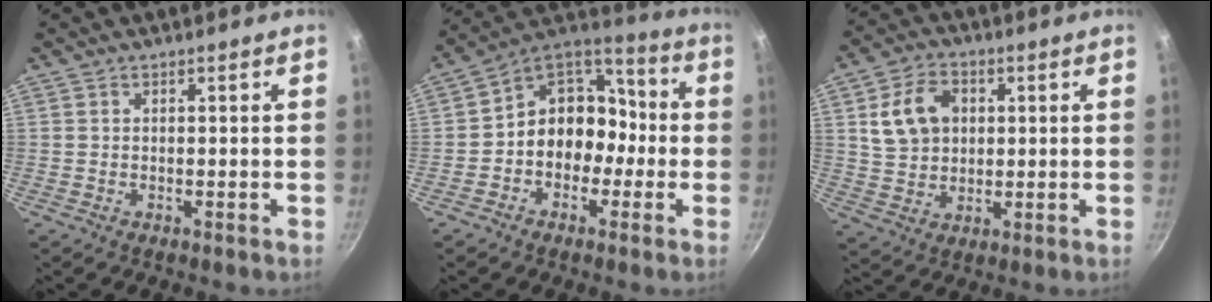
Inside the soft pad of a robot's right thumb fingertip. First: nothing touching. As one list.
[{"total": 13.0, "force": [-2.7, 10.8, 6.7], "torque": [-0.044, 0.063, -0.064]}, {"total": 10.5, "force": [2.4, 8.1, 6.3], "torque": [-0.096, 0.007, 0.042]}]